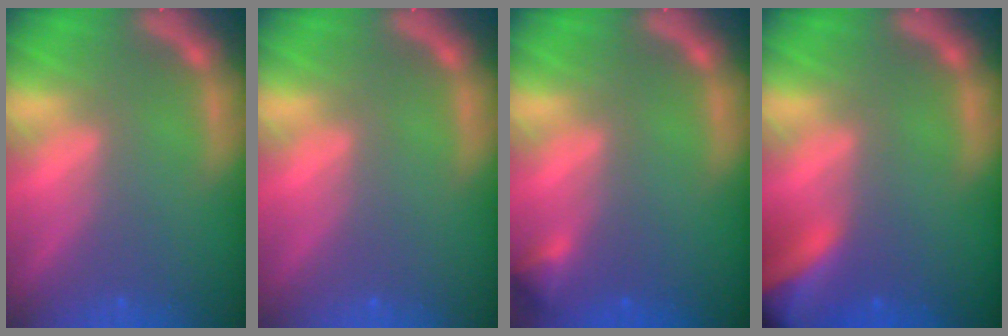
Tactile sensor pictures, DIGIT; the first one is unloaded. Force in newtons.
{"total": 0.0}
{"total": 1.4}
{"total": 9.0}